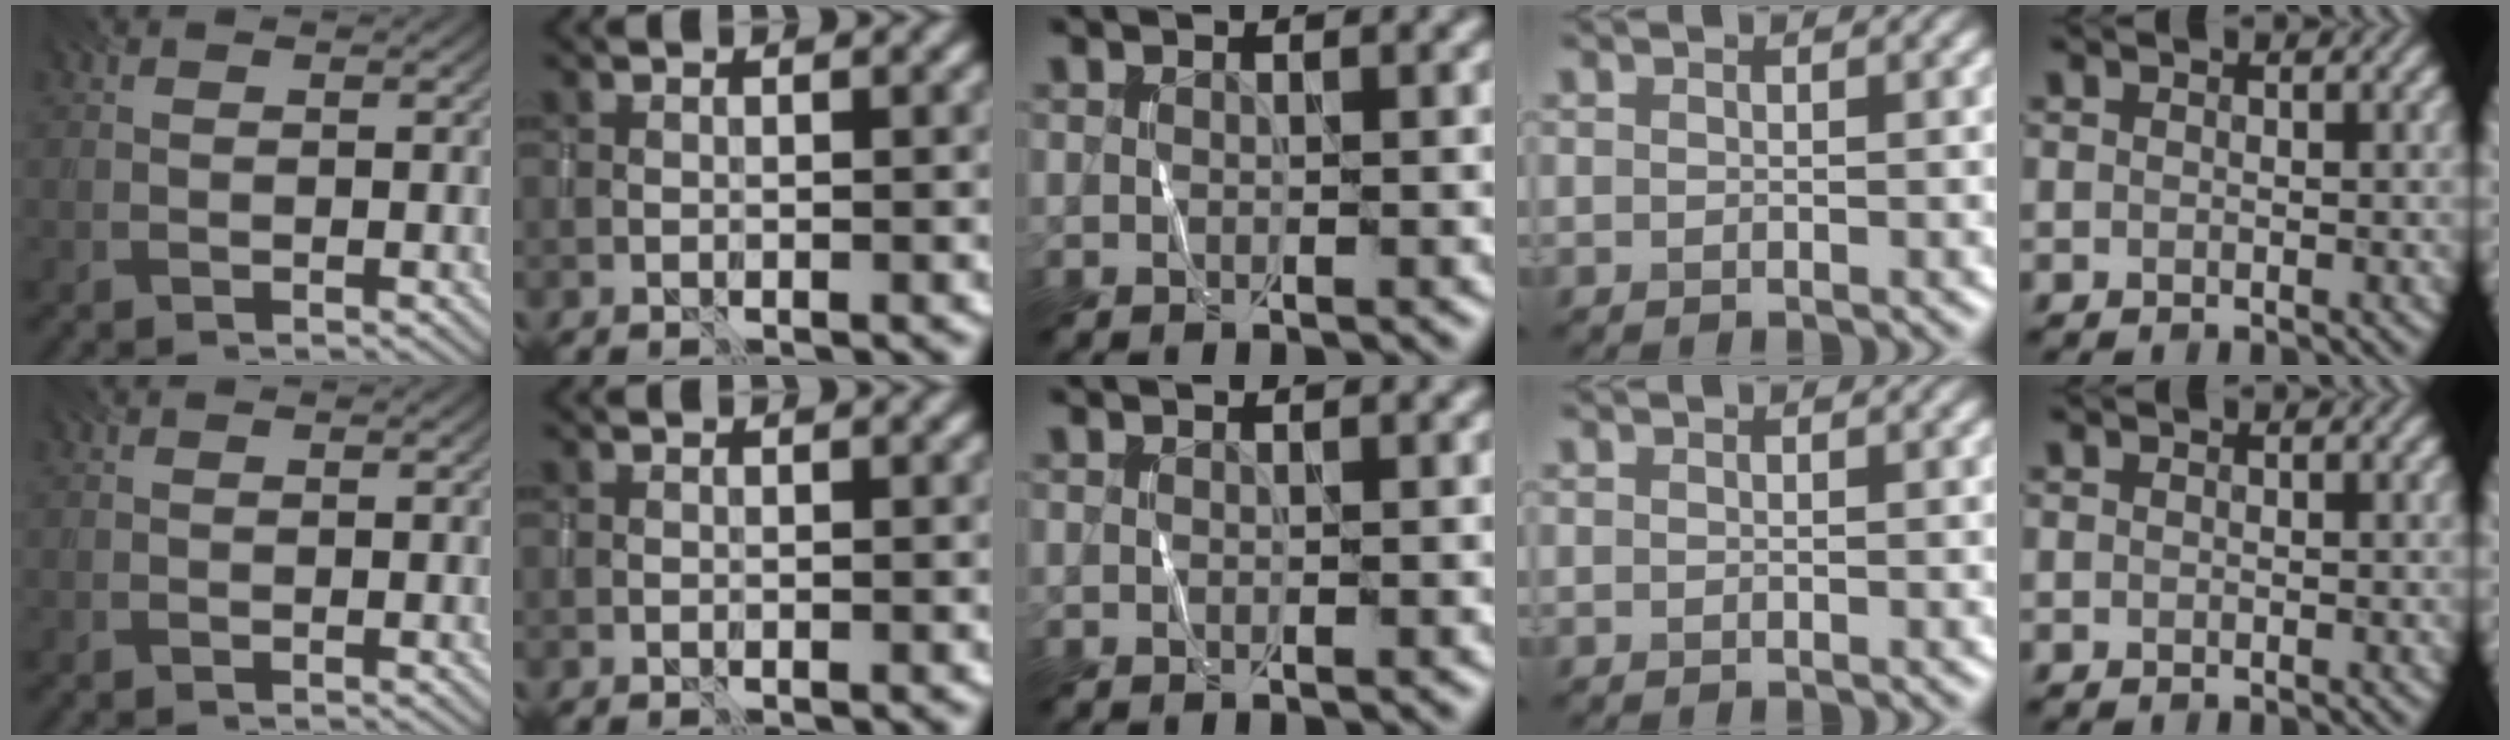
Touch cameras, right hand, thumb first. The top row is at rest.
{}